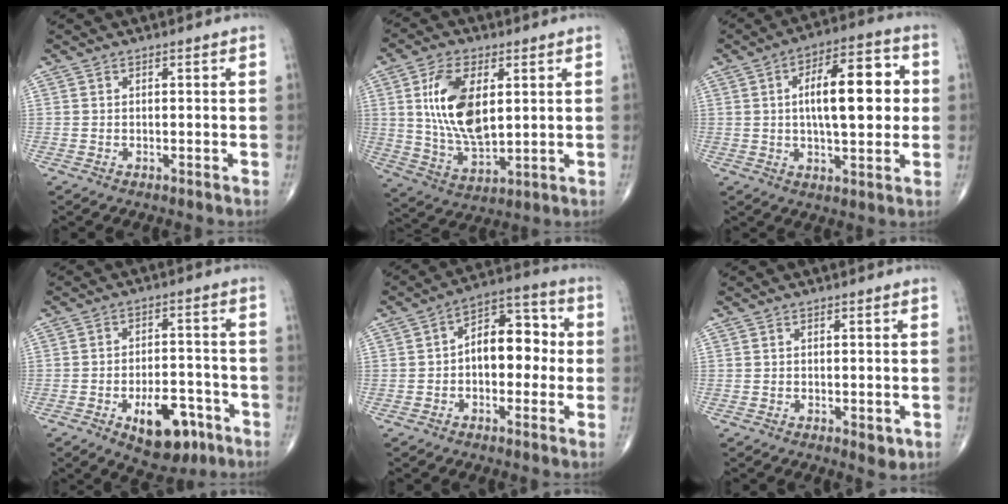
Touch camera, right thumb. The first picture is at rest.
{"total": 14.5, "force": [3.2, 7.4, 12.1], "torque": [-0.224, -0.018, 0.068]}
{"total": 16.0, "force": [1.8, 6.4, 14.6], "torque": [-0.198, 0.018, 0.024]}
{"total": 11.7, "force": [-5.5, 6.2, 8.3], "torque": [-0.095, 0.031, -0.074]}
{"total": 10.9, "force": [-0.4, 6.8, 8.5], "torque": [-0.091, 0.038, -0.019]}
{"total": 2.6, "force": [-0.8, 1.2, 2.2], "torque": [-0.021, -0.004, -0.007]}